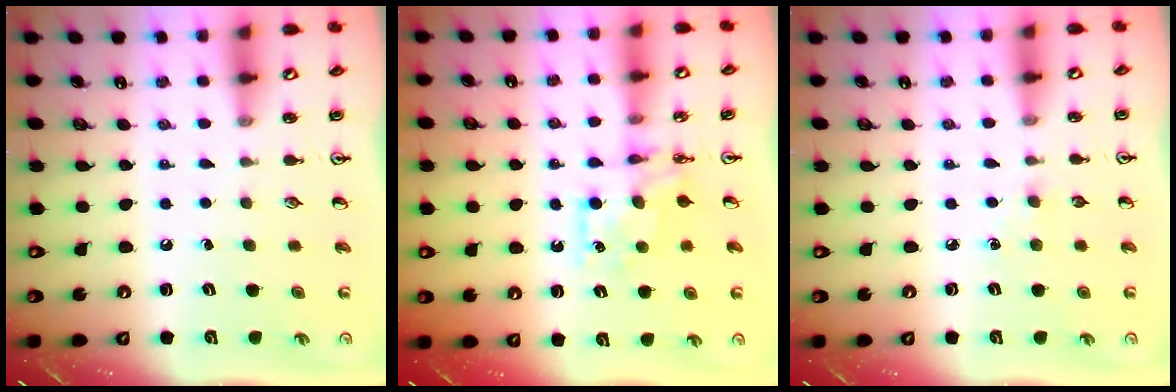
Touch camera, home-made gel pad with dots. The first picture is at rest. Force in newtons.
{"total": 7.7, "press": 7.7, "slide": 0.7}
{"total": 2.7, "press": 2.7, "slide": 0.4}